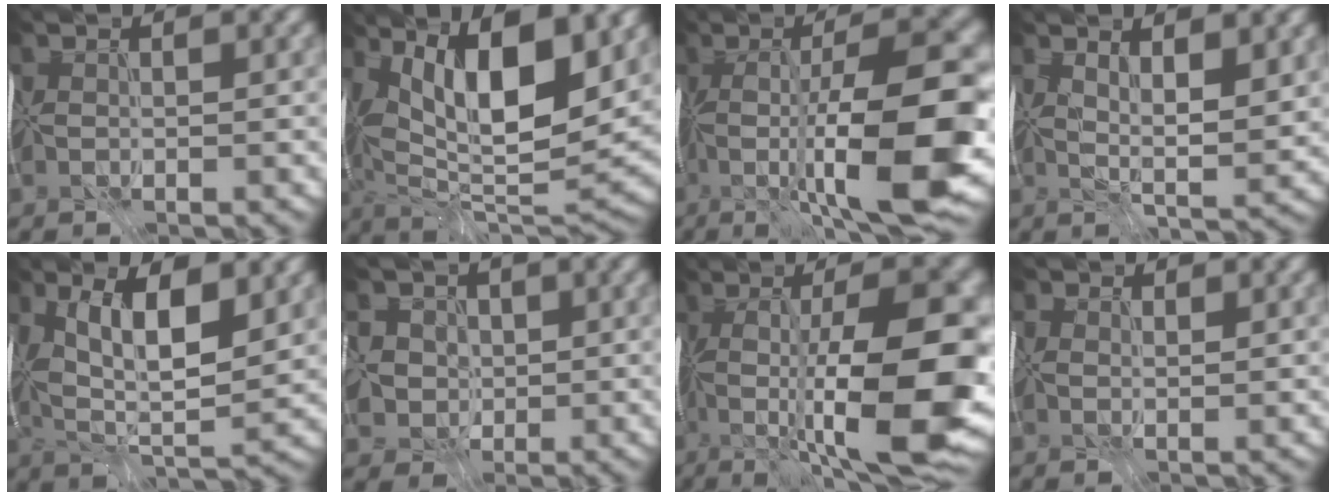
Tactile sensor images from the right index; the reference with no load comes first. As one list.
[{"total": 14.3, "force": [5.4, 4.2, 12.6], "torque": [-0.214, 0.010, 0.094]}, {"total": 13.7, "force": [-2.6, 2.9, 13.1], "torque": [-0.210, 0.001, -0.039]}, {"total": 4.9, "force": [2.2, 0.9, 4.3], "torque": [-0.075, -0.005, 0.043]}, {"total": 7.9, "force": [2.5, 2.6, 7.0], "torque": [-0.134, 0.004, 0.041]}, {"total": 6.4, "force": [0.6, 5.8, 2.8], "torque": [-0.060, 0.028, -0.017]}, {"total": 15.3, "force": [-2.4, 3.7, 14.7], "torque": [-0.221, 0.008, -0.034]}, {"total": 3.2, "force": [1.1, 2.3, 1.9], "torque": [-0.031, 0.018, -0.004]}]